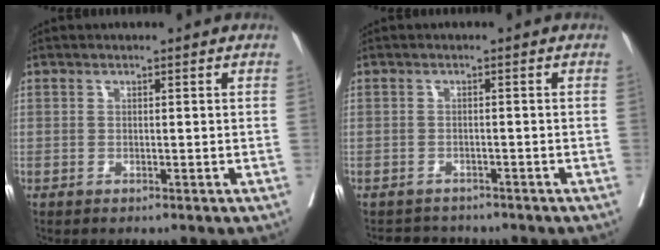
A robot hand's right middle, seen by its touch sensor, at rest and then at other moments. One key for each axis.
{"total": 3.4, "fx": -3.2, "fy": 1.3, "fz": -0.2, "tx": 0.001, "ty": -0.004, "tz": -0.049}